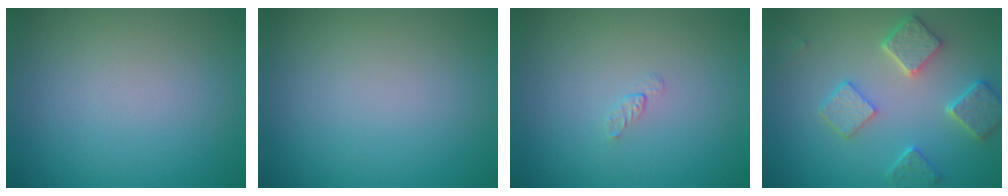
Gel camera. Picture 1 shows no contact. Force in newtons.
{"total": 0.0}
{"total": 0.5, "press": 0.3, "slide": 0.4}
{"total": 5.1, "press": 4.0, "slide": 3.2}